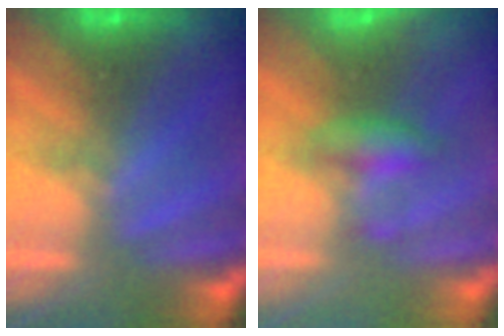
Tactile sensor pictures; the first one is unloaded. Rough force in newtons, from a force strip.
{"total": 2.0}